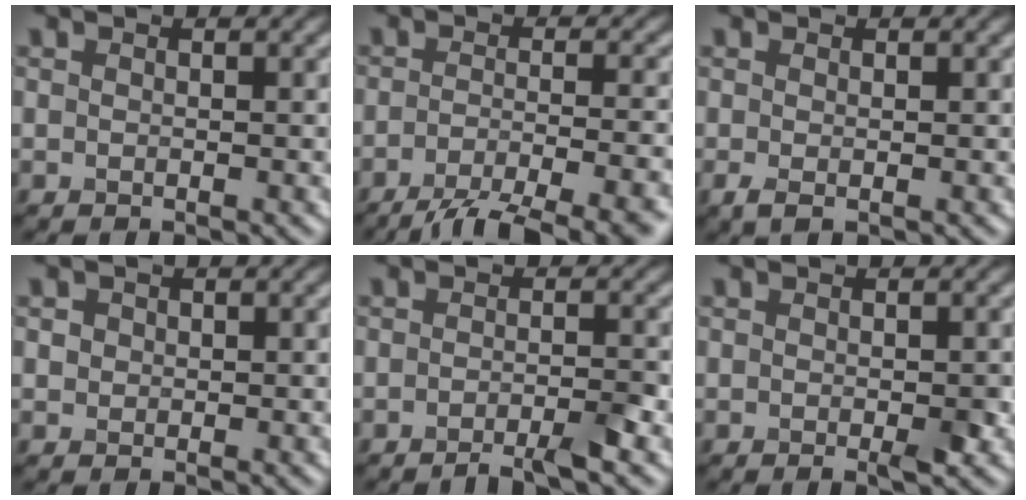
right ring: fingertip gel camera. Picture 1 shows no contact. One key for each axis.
{"total": 8.7, "fx": -6.0, "fy": 2.0, "fz": 5.9, "tx": -0.075, "ty": 0.003, "tz": -0.093}
{"total": 1.0, "fx": -0.2, "fy": 0.3, "fz": 0.9, "tx": -0.020, "ty": -0.006, "tz": -0.004}
{"total": 0.9, "fx": 0.2, "fy": 0.8, "fz": 0.2, "tx": 0.002, "ty": -0.003, "tz": 0.004}
{"total": 2.8, "fx": -1.8, "fy": 0.4, "fz": 2.1, "tx": -0.026, "ty": 0.001, "tz": -0.039}
{"total": 1.5, "fx": -0.5, "fy": 0.3, "fz": 1.4, "tx": -0.019, "ty": -0.004, "tz": -0.008}